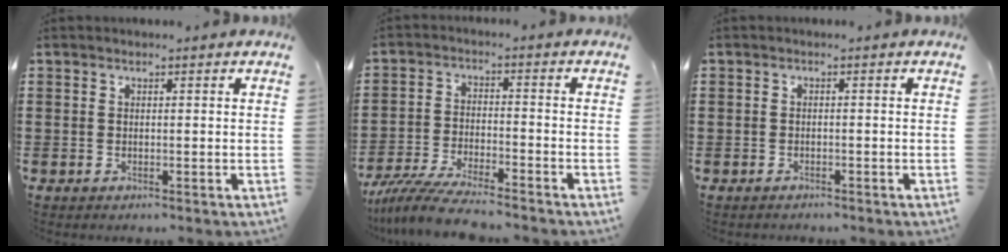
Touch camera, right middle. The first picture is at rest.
{"total": 6.9, "force": [-6.3, 0.2, 2.7], "torque": [-0.065, -0.010, -0.125]}
{"total": 0.7, "force": [-0.5, 0.5, -0.1], "torque": [0.003, 0.005, -0.013]}